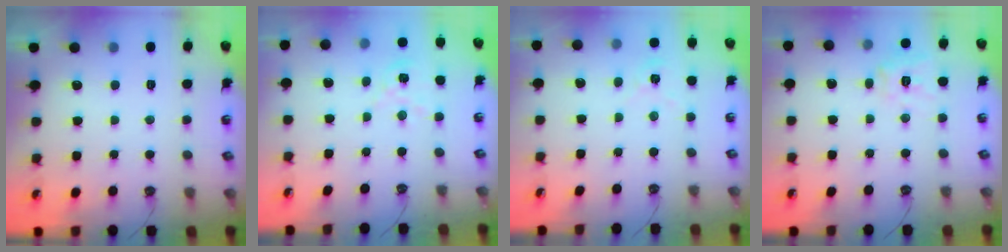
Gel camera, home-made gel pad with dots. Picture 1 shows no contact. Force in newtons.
{"total": 2.3, "press": 2.3, "slide": 0.3}
{"total": 3.9, "press": 3.9, "slide": 0.5}
{"total": 11.2, "press": 11.1, "slide": 1.0}